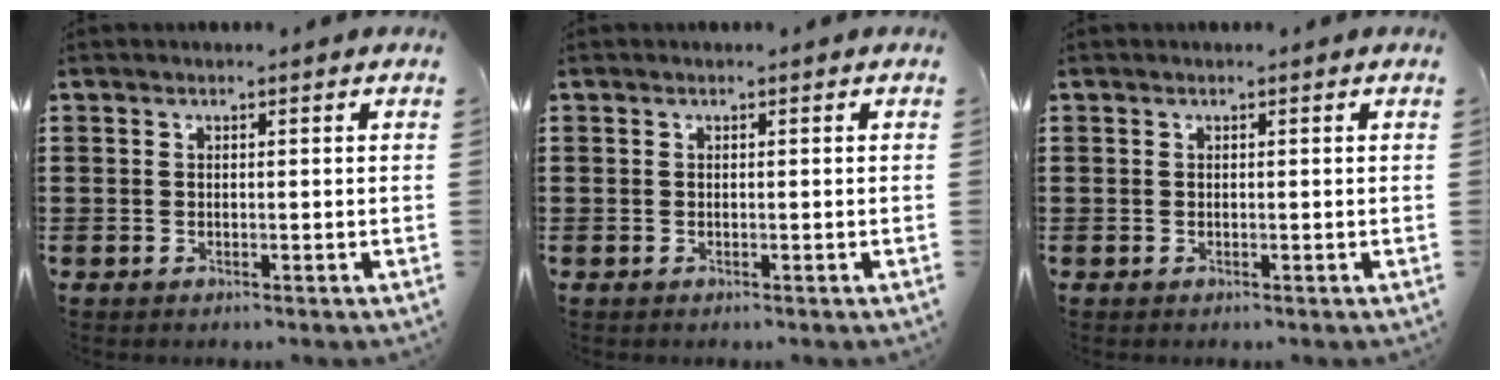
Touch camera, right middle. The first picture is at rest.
{"total": 0.0}
{"total": 0.0}